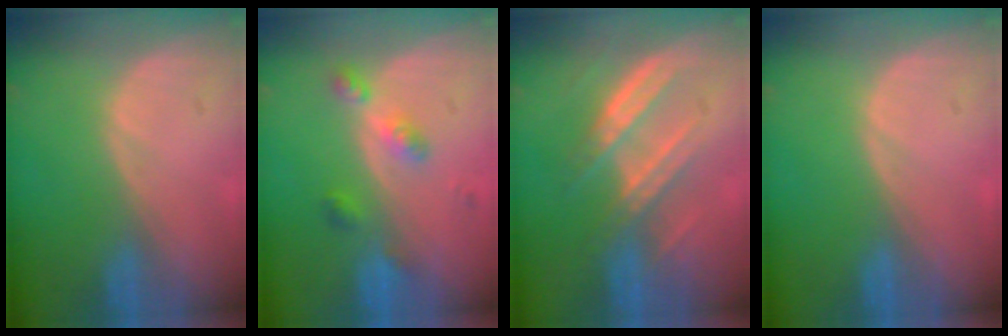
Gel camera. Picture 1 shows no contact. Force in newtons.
{"total": 4.7, "press": 4.2, "slide": 2.1}
{"total": 6.8, "press": 6.8, "slide": 0.9}
{"total": 0.0}